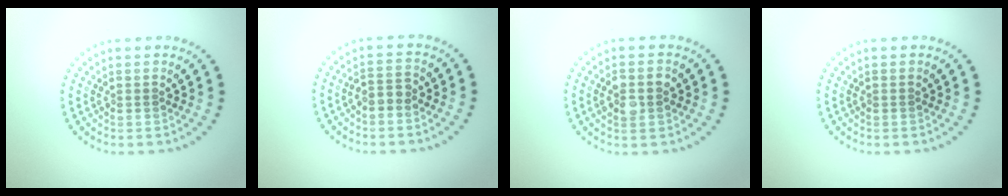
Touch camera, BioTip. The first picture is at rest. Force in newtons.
{"total": 1.6, "press": 1.5, "slide": 0.6}
{"total": 2.7, "press": 2.7, "slide": 0.2}
{"total": 0.0}